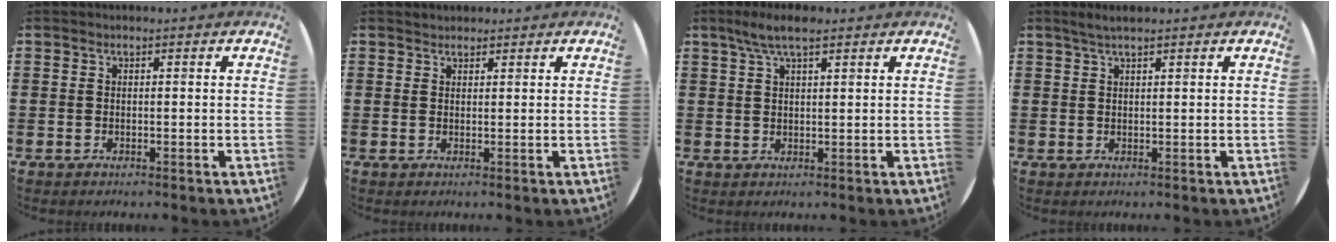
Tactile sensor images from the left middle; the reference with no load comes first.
{"total": 1.0, "force": [0.9, 0.3, -0.2], "torque": [0.002, 0.003, 0.018]}
{"total": 4.5, "force": [3.1, 1.1, 3.1], "torque": [-0.058, 0.005, 0.054]}
{"total": 1.6, "force": [1.3, 0.0, 1.0], "torque": [-0.019, 0.003, 0.023]}